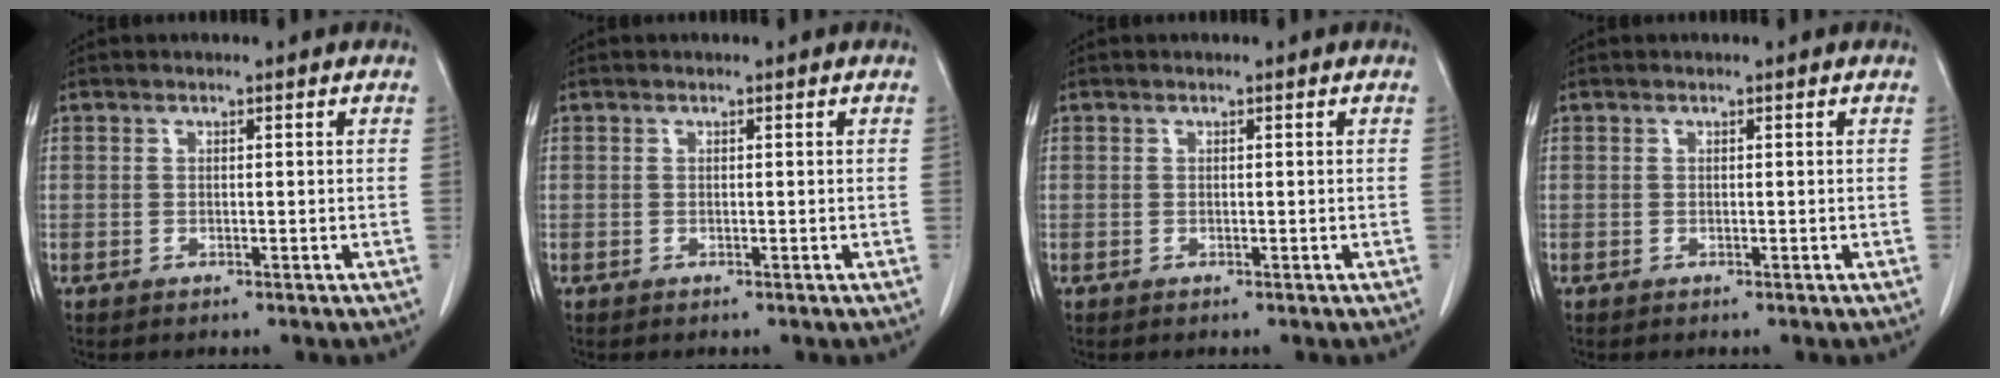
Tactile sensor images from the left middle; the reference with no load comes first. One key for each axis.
{"total": 0.0}
{"total": 0.0}
{"total": 0.0}